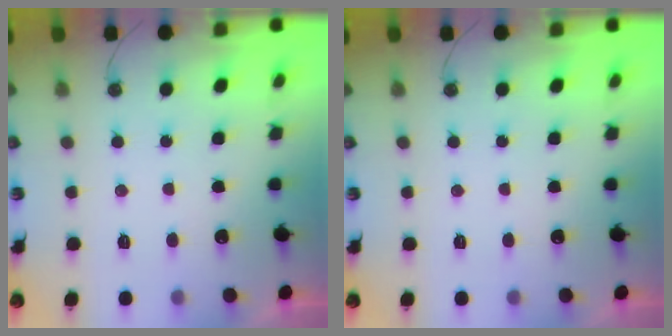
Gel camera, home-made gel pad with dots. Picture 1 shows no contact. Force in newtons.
{"total": 0.0}